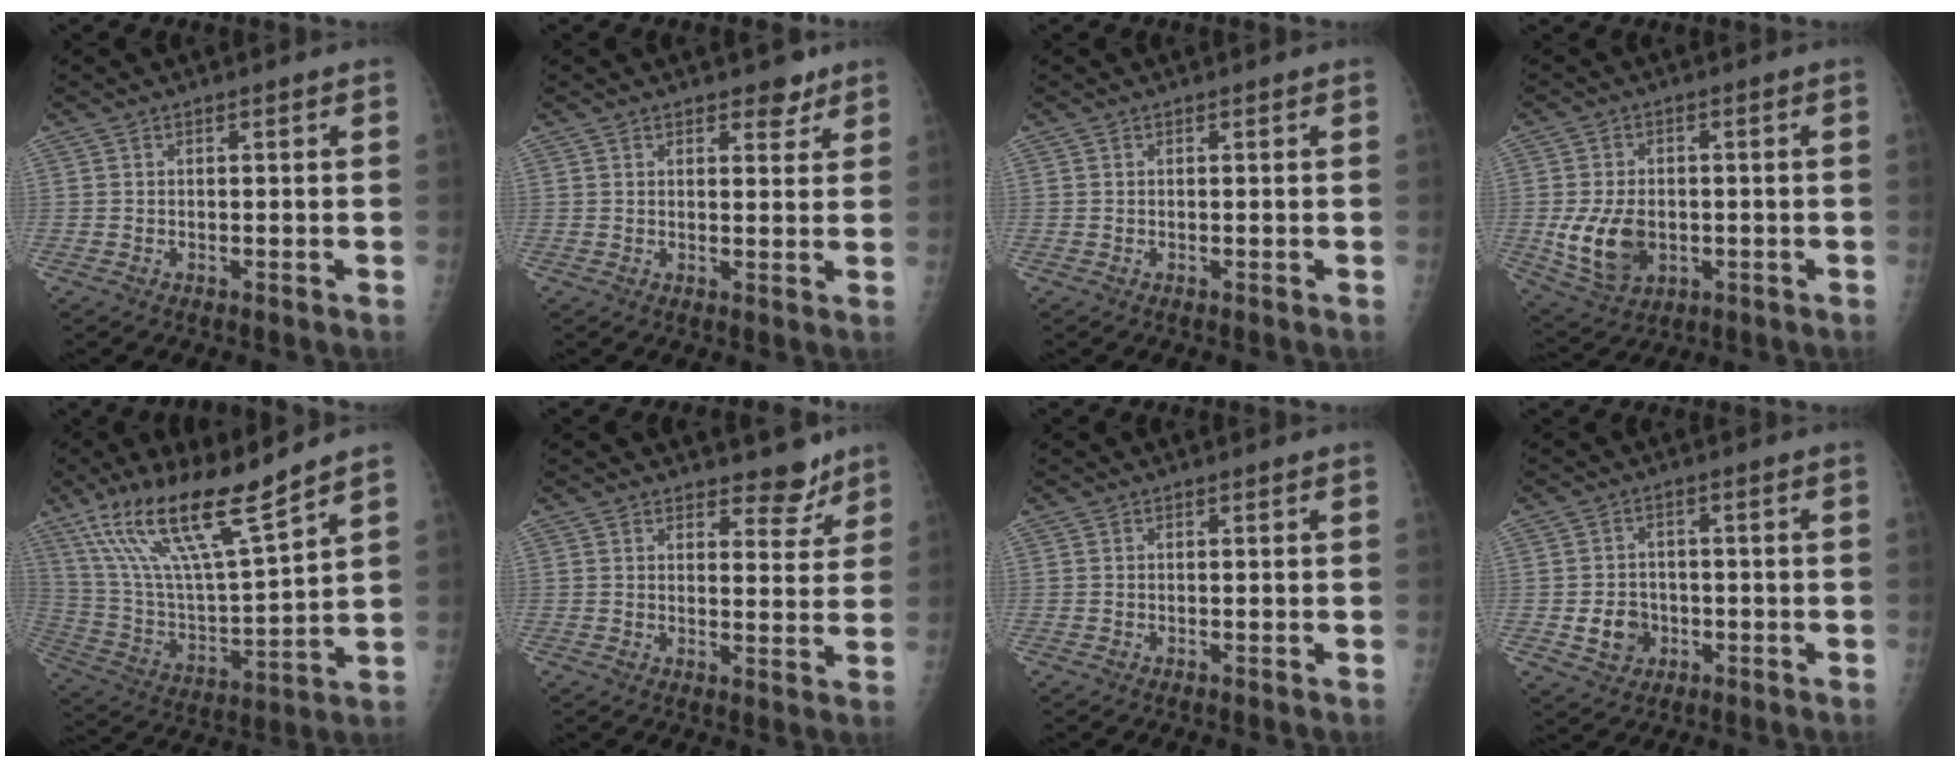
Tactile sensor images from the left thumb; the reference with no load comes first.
{"total": 3.5, "force": [2.5, 1.8, 1.6], "torque": [-0.002, -0.013, 0.033]}
{"total": 0.0}
{"total": 10.1, "force": [-1.4, 7.0, 7.1], "torque": [-0.119, -0.004, -0.010]}
{"total": 19.0, "force": [13.2, 2.9, 13.3], "torque": [-0.235, -0.064, 0.253]}
{"total": 5.4, "force": [4.5, 2.5, 1.7], "torque": [0.005, -0.034, 0.060]}
{"total": 0.0}
{"total": 5.5, "force": [-1.4, 4.7, 2.4], "torque": [-0.020, 0.009, -0.018]}